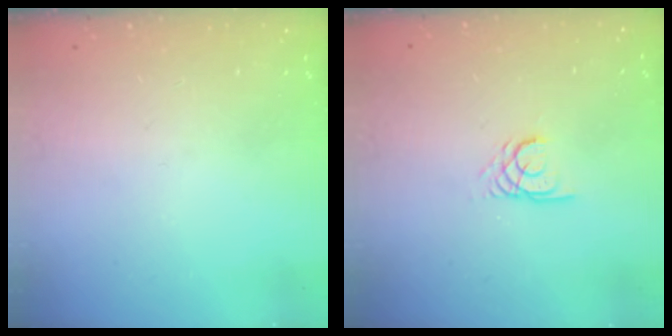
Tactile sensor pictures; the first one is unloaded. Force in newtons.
{"total": 2.4, "press": 2.4, "slide": 0.2}